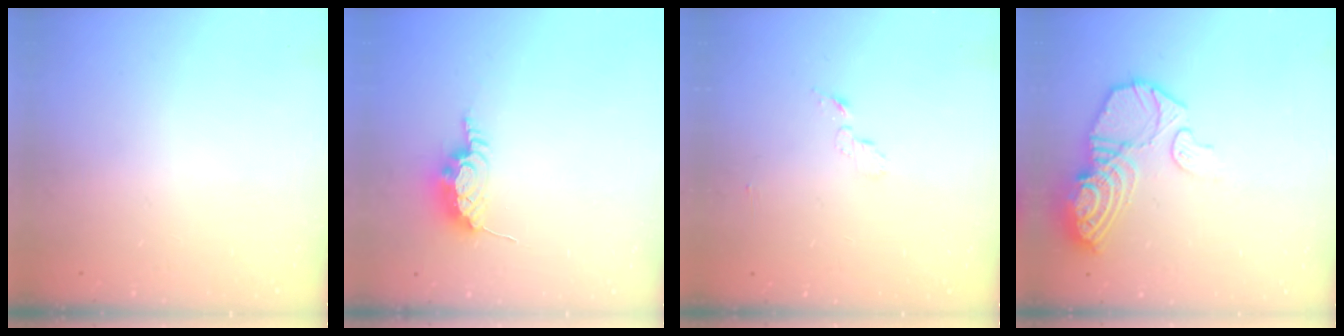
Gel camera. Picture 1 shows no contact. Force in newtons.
{"total": 8.7, "press": 8.7, "slide": 0.5}
{"total": 3.7, "press": 3.7, "slide": 0.3}
{"total": 14.5, "press": 14.4, "slide": 1.5}